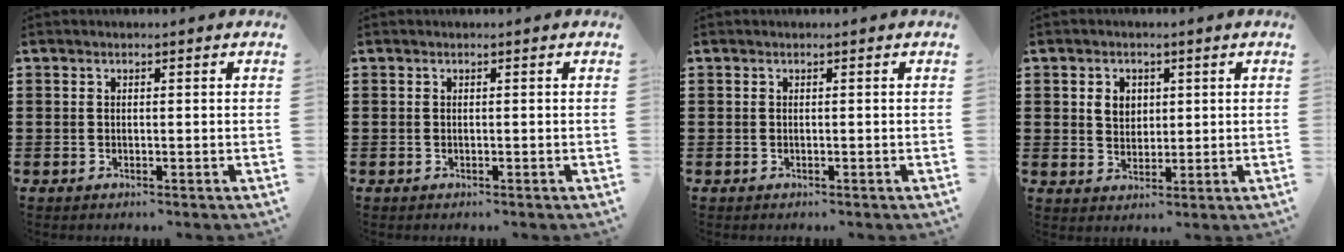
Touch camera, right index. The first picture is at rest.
{"total": 0.0}
{"total": 0.0}
{"total": 3.5, "force": [1.0, 2.8, 1.7], "torque": [-0.043, 0.012, 0.017]}